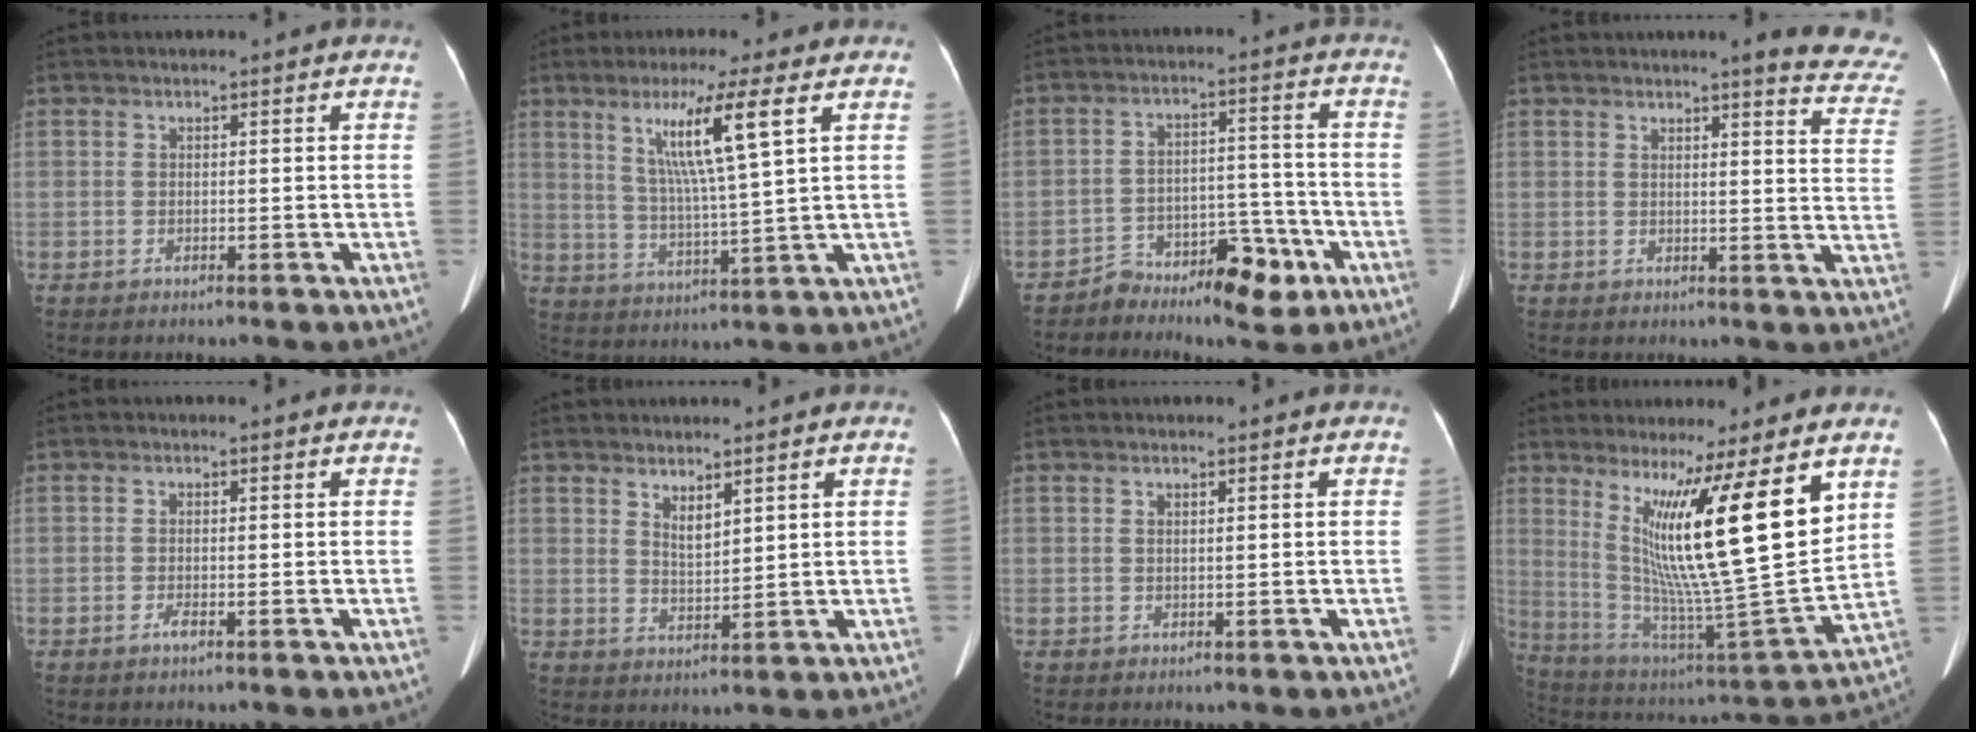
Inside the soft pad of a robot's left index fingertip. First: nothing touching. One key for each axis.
{"total": 9.8, "fx": 4.3, "fy": -1.0, "fz": 8.7, "tx": -0.162, "ty": -0.005, "tz": 0.082}
{"total": 7.3, "fx": -5.5, "fy": 3.2, "fz": 3.6, "tx": -0.042, "ty": 0.017, "tz": -0.085}
{"total": 11.5, "fx": 10.1, "fy": 1.0, "fz": 5.5, "tx": -0.035, "ty": -0.059, "tz": 0.081}
{"total": 0.9, "fx": -0.6, "fy": 0.0, "fz": 0.7, "tx": -0.010, "ty": -0.008, "tz": -0.012}
{"total": 2.8, "fx": 2.0, "fy": 0.8, "fz": 1.8, "tx": -0.035, "ty": -0.018, "tz": 0.044}
{"total": 0.0}
{"total": 18.2, "fx": 7.9, "fy": -0.4, "fz": 16.4, "tx": -0.290, "ty": -0.031, "tz": 0.141}